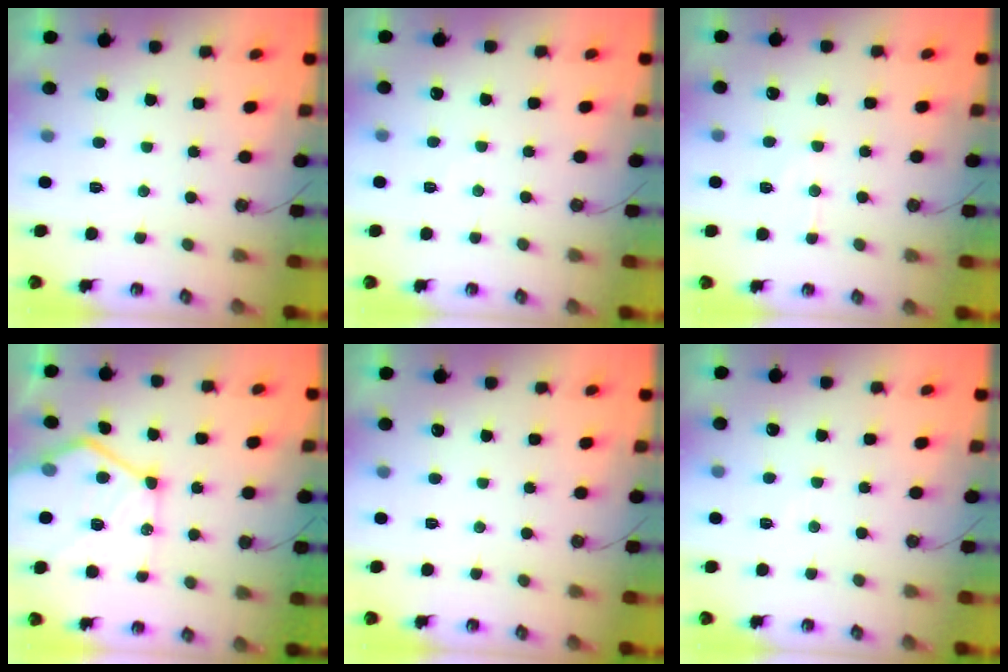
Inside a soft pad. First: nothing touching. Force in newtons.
{"total": 2.4, "press": 2.4, "slide": 0.4}
{"total": 6.5, "press": 6.4, "slide": 0.6}
{"total": 18.1, "press": 18.0, "slide": 2.1}
{"total": 0.0}
{"total": 2.2, "press": 2.2, "slide": 0.4}